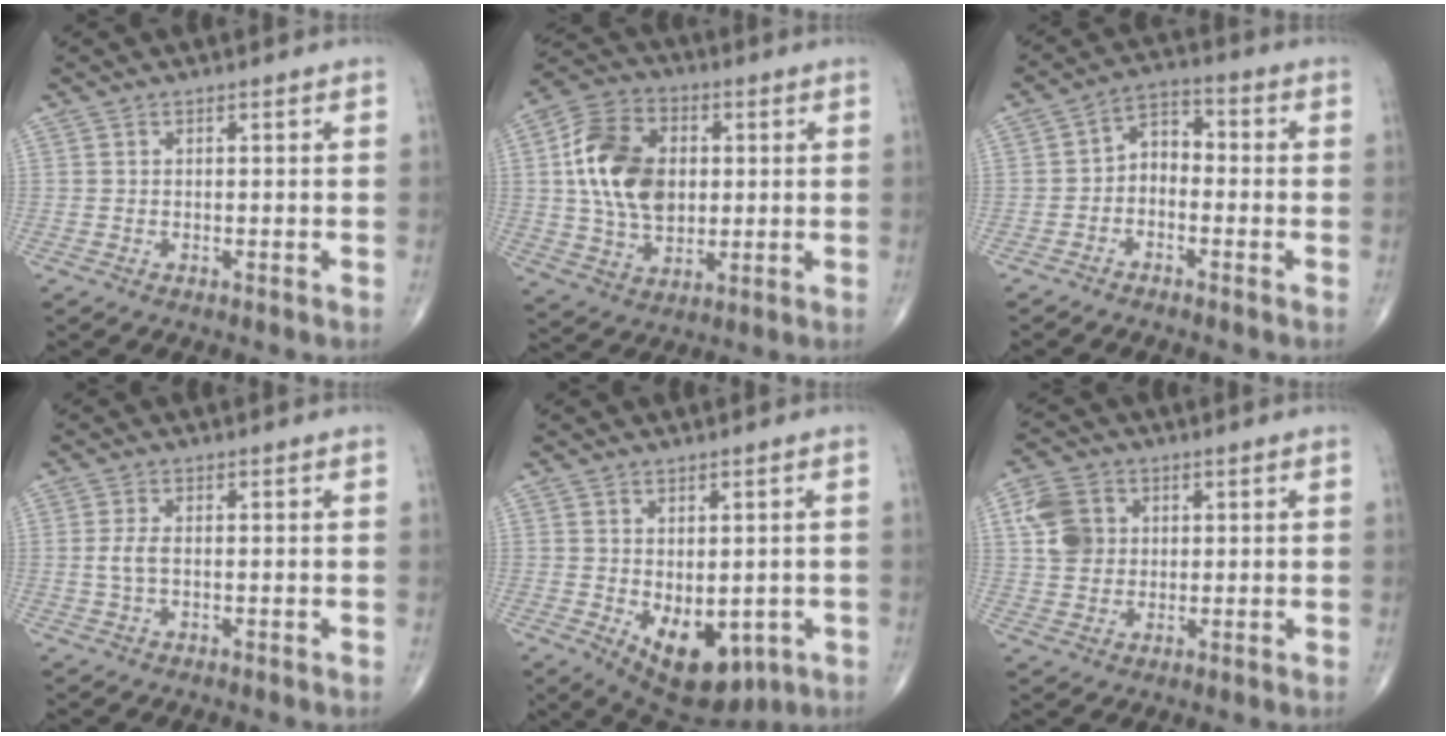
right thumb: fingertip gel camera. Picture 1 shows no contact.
{"total": 16.6, "force": [2.0, 11.5, 11.8], "torque": [-0.193, 0.008, 0.035]}
{"total": 5.4, "force": [-1.4, 3.8, 3.6], "torque": [-0.042, 0.033, -0.041]}
{"total": 2.4, "force": [-0.1, 1.1, 2.1], "torque": [-0.055, 0.001, -0.003]}
{"total": 12.0, "force": [-3.4, 7.0, 9.2], "torque": [-0.107, -0.005, -0.026]}
{"total": 8.1, "force": [1.9, 6.6, 4.2], "torque": [-0.064, 0.000, 0.032]}